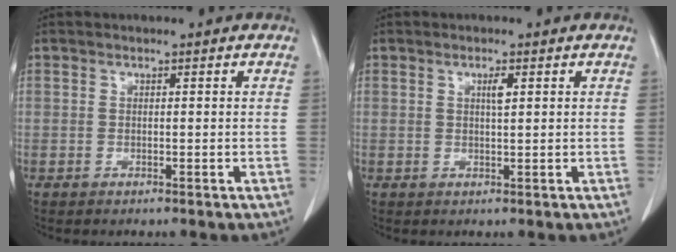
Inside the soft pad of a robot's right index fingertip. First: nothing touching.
{"total": 1.5, "force": [0.6, 0.2, 1.4], "torque": [-0.026, 0.000, 0.010]}